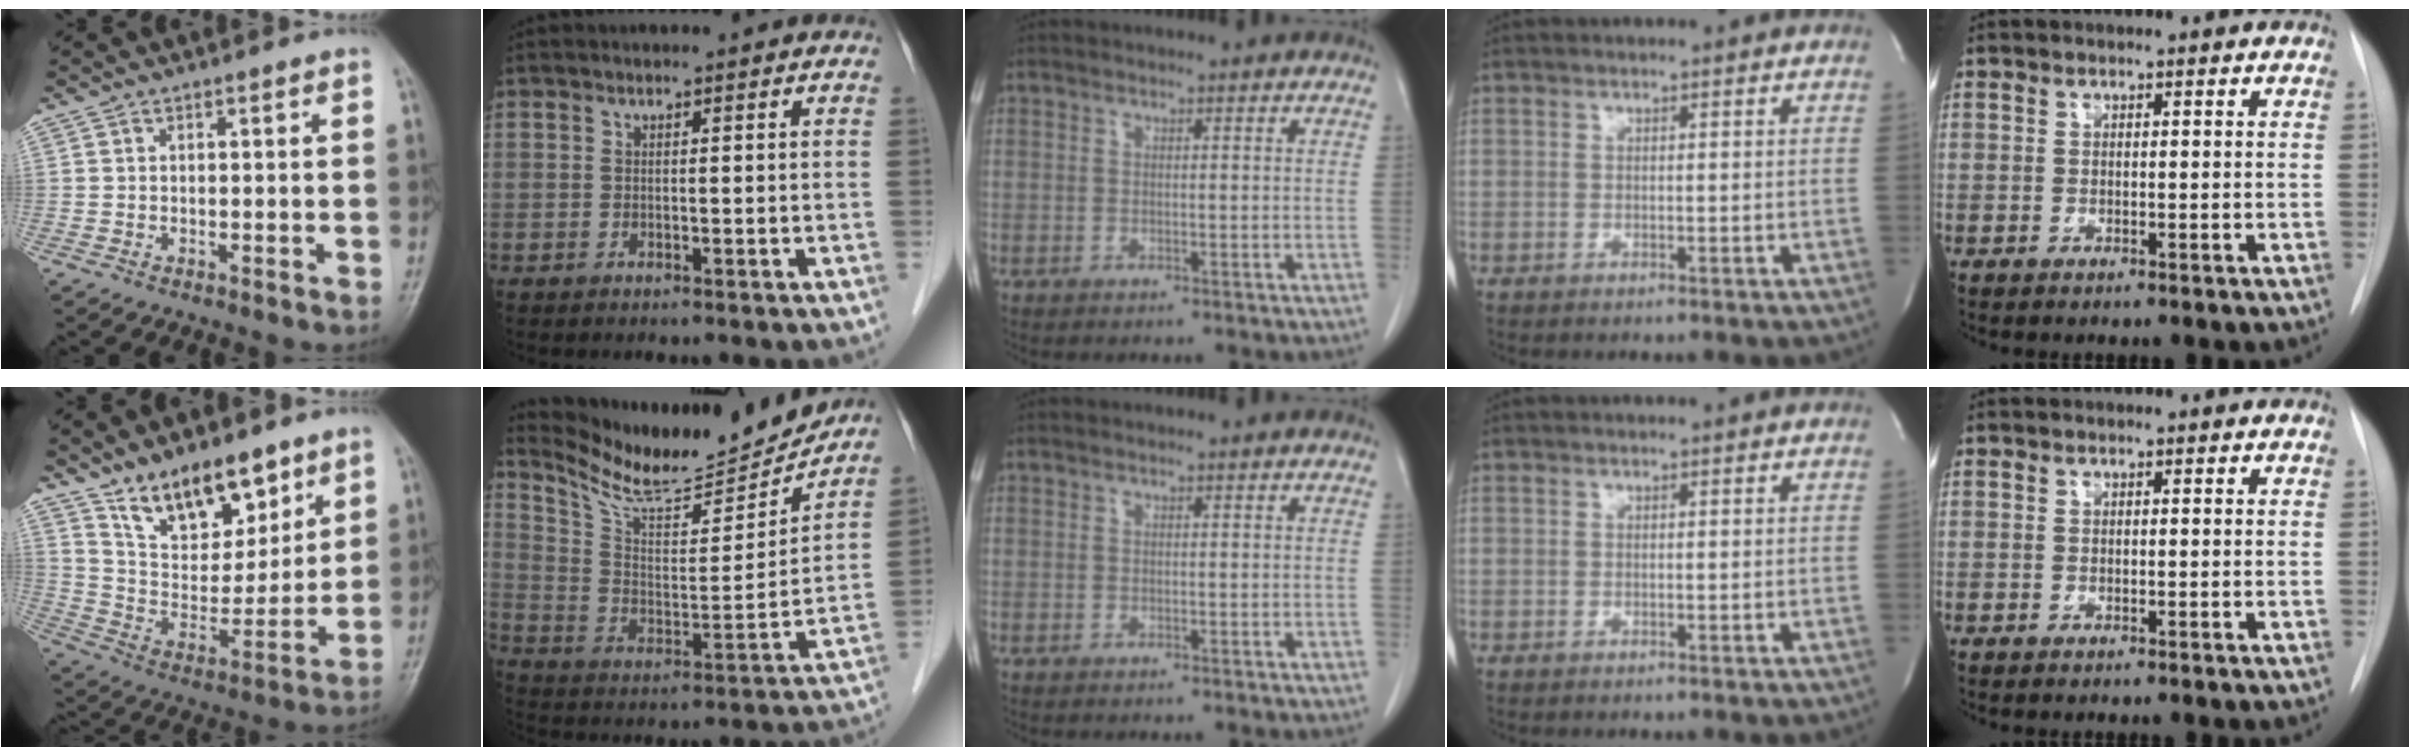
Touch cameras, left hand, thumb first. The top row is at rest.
{"thumb": {"total": 16.1, "force": [10.9, 7.9, 8.8], "torque": [-0.092, -0.067, 0.201]}, "index": {"total": 15.5, "force": [15.0, 0.8, 3.9], "torque": [-0.084, -0.028, 0.250]}}